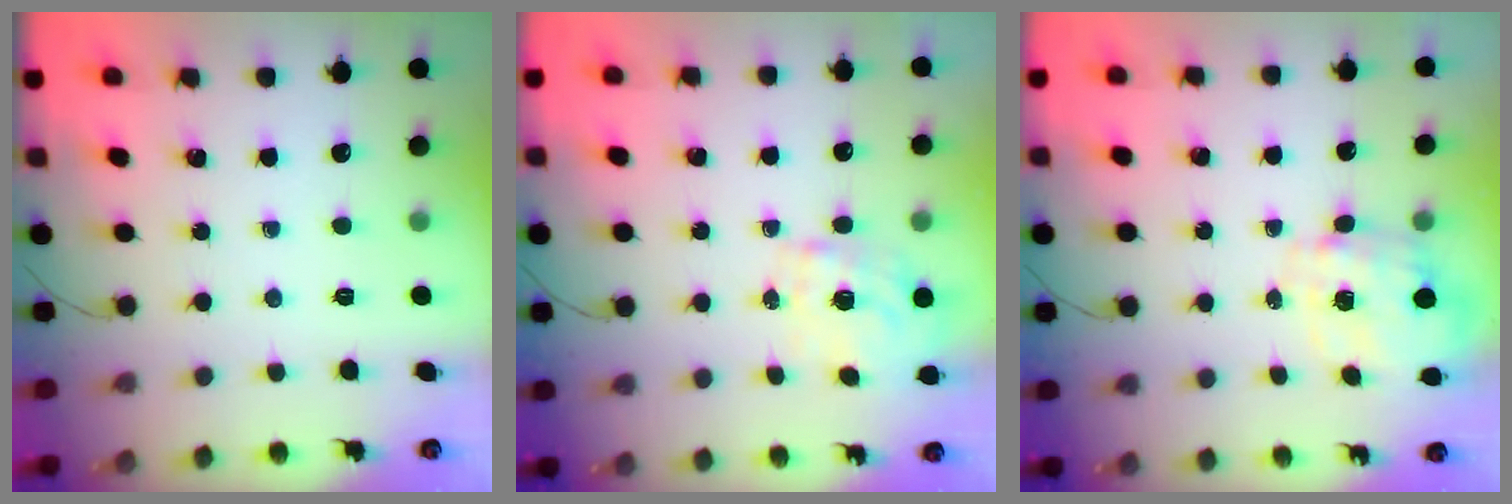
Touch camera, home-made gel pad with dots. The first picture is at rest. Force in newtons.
{"total": 0.9, "press": 0.7, "slide": 0.6}
{"total": 2.6, "press": 2.4, "slide": 1.0}